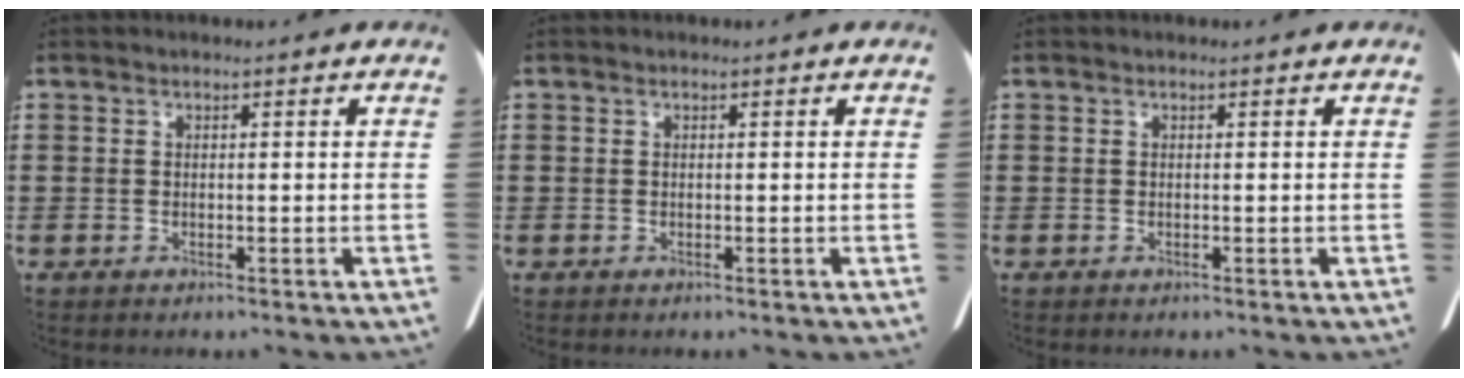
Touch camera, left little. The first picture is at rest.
{"total": 0.0}
{"total": 0.0}